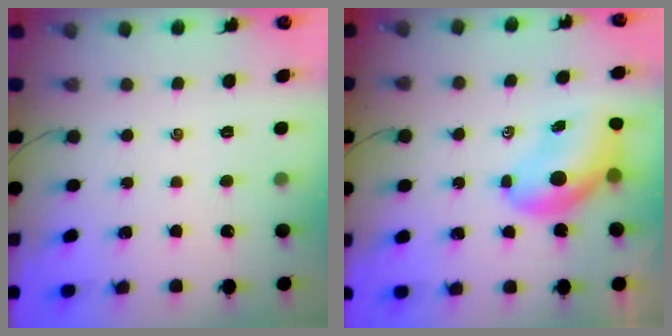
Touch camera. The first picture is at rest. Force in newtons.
{"total": 8.1, "press": 7.9, "slide": 2.0}